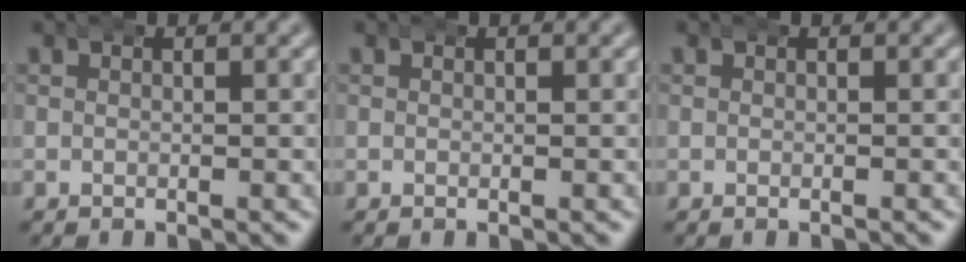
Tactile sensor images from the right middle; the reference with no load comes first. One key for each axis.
{"total": 0.0}
{"total": 0.0}